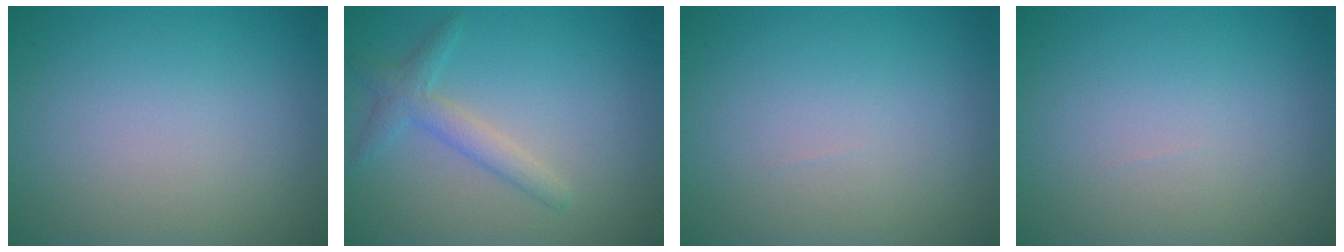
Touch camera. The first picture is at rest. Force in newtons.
{"total": 2.4, "press": 2.4, "slide": 0.0}
{"total": 0.0}
{"total": 0.0}